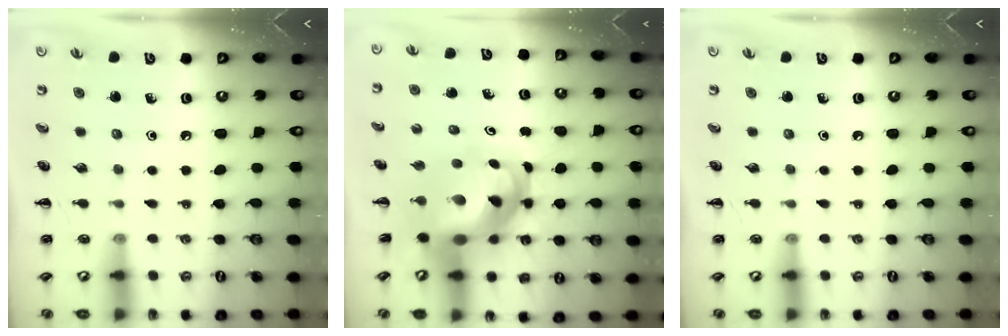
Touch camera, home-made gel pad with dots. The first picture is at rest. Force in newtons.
{"total": 10.2, "press": 9.8, "slide": 3.0}
{"total": 0.0}